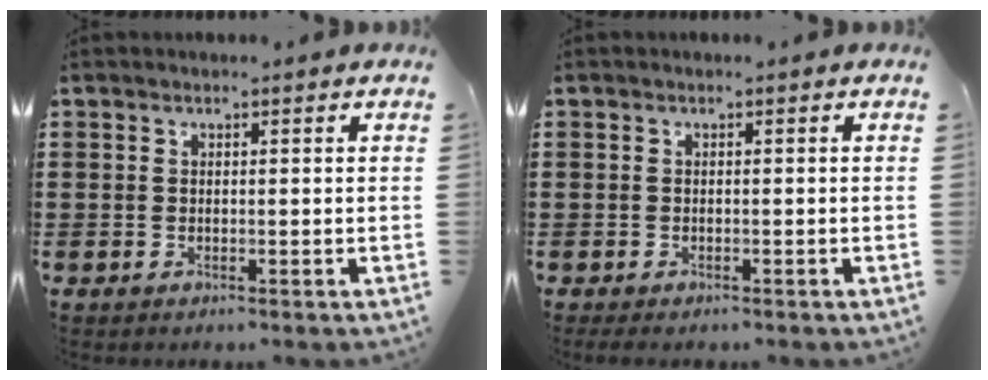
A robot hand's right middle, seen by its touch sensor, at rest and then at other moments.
{"total": 0.6, "force": [-0.5, 0.2, 0.2], "torque": [-0.004, -0.003, -0.011]}